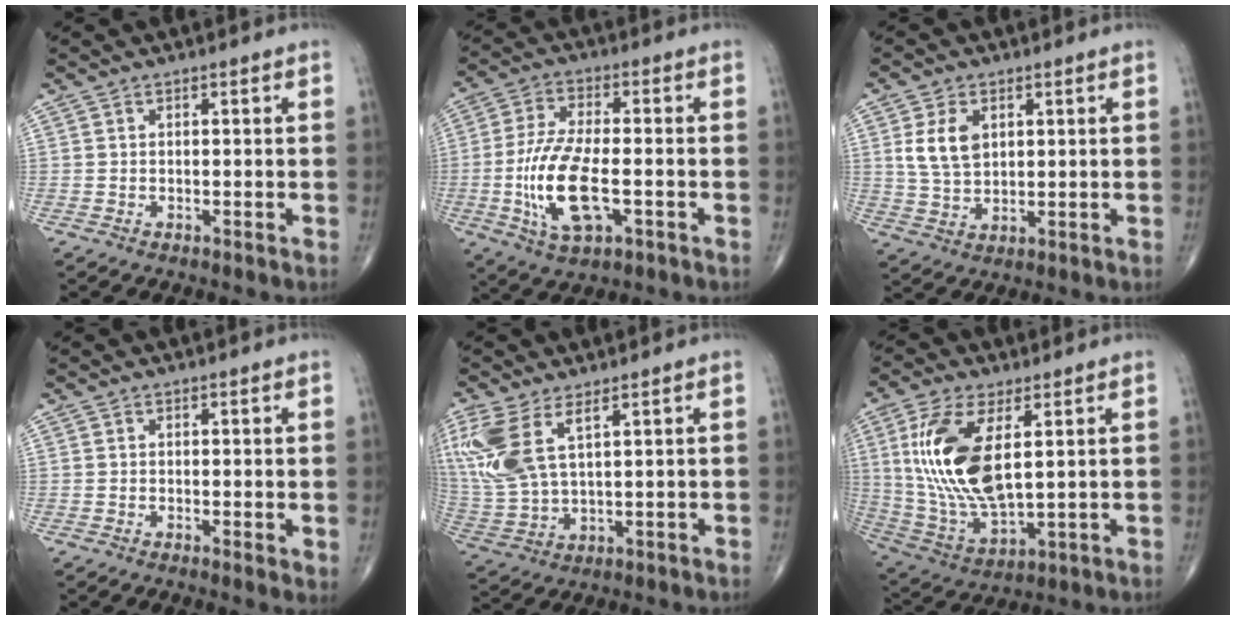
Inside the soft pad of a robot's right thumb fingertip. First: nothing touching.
{"total": 13.5, "force": [-2.9, 5.7, 11.9], "torque": [-0.240, 0.006, -0.051]}
{"total": 7.3, "force": [2.1, 4.8, 5.1], "torque": [-0.082, -0.007, 0.047]}
{"total": 1.7, "force": [0.1, 0.5, 1.6], "torque": [-0.022, -0.007, -0.003]}
{"total": 13.5, "force": [6.2, 5.9, 10.5], "torque": [-0.259, -0.015, 0.136]}
{"total": 17.8, "force": [4.2, 8.0, 15.4], "torque": [-0.318, -0.022, 0.091]}